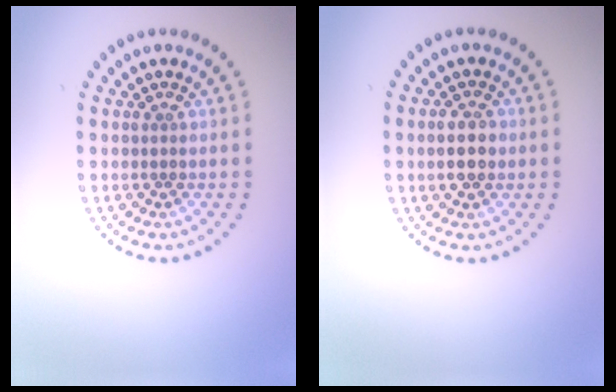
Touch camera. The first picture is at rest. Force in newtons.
{"total": 2.3, "press": 2.3, "slide": 0.2}